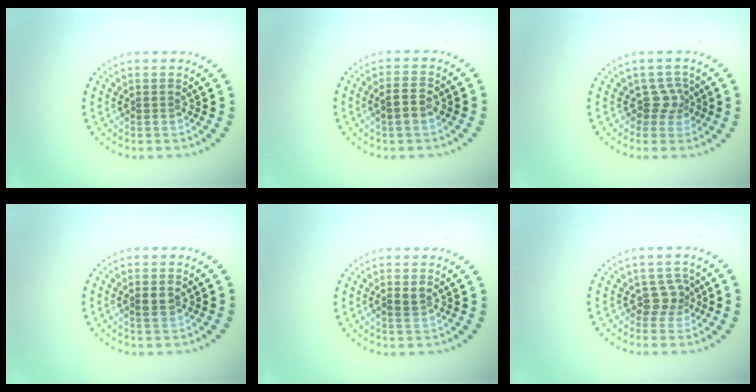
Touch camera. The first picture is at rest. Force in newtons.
{"total": 2.4, "press": 2.3, "slide": 0.7}
{"total": 1.9, "press": 1.4, "slide": 1.3}
{"total": 1.4, "press": 1.4, "slide": 0.1}
{"total": 1.2, "press": 1.2, "slide": 0.3}
{"total": 1.9, "press": 1.5, "slide": 1.2}